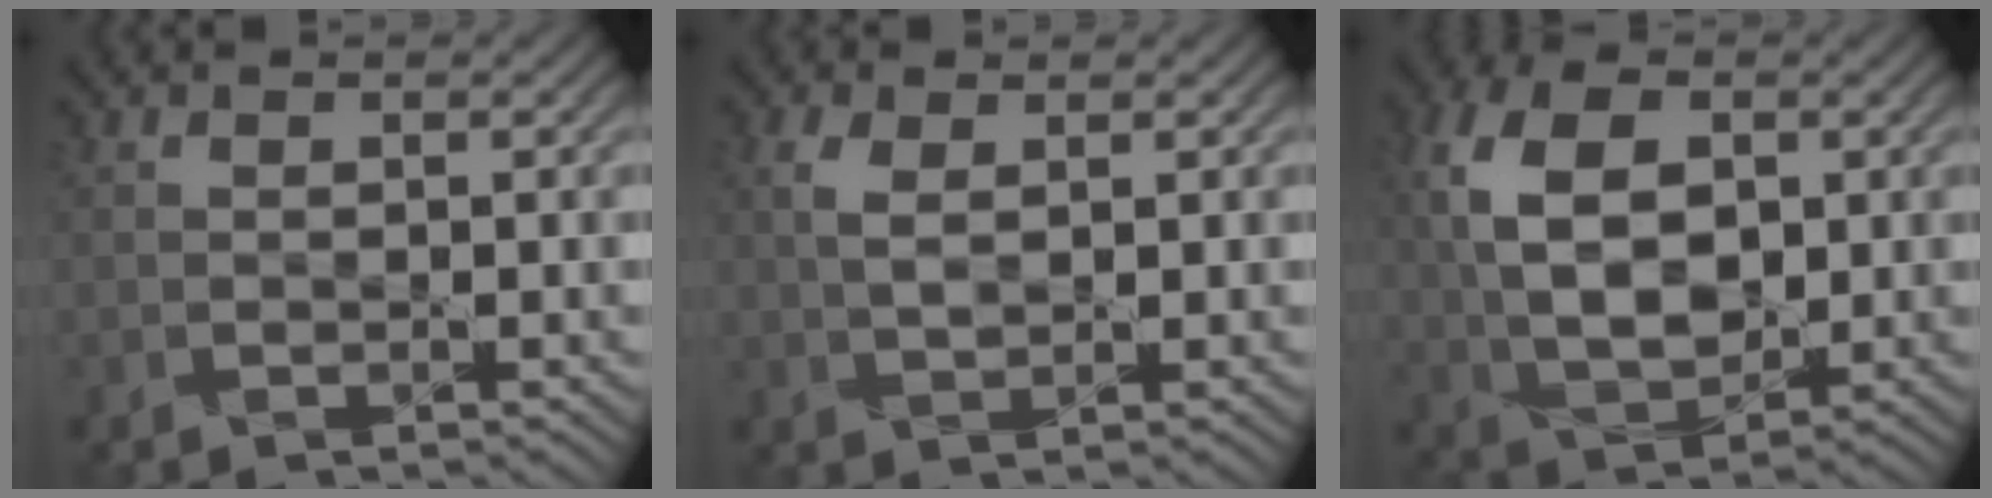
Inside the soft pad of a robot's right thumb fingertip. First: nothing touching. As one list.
[{"total": 2.3, "force": [1.0, 0.9, 1.8], "torque": [-0.049, 0.004, 0.019]}, {"total": 10.0, "force": [1.9, 6.3, 7.5], "torque": [-0.178, 0.008, 0.032]}]